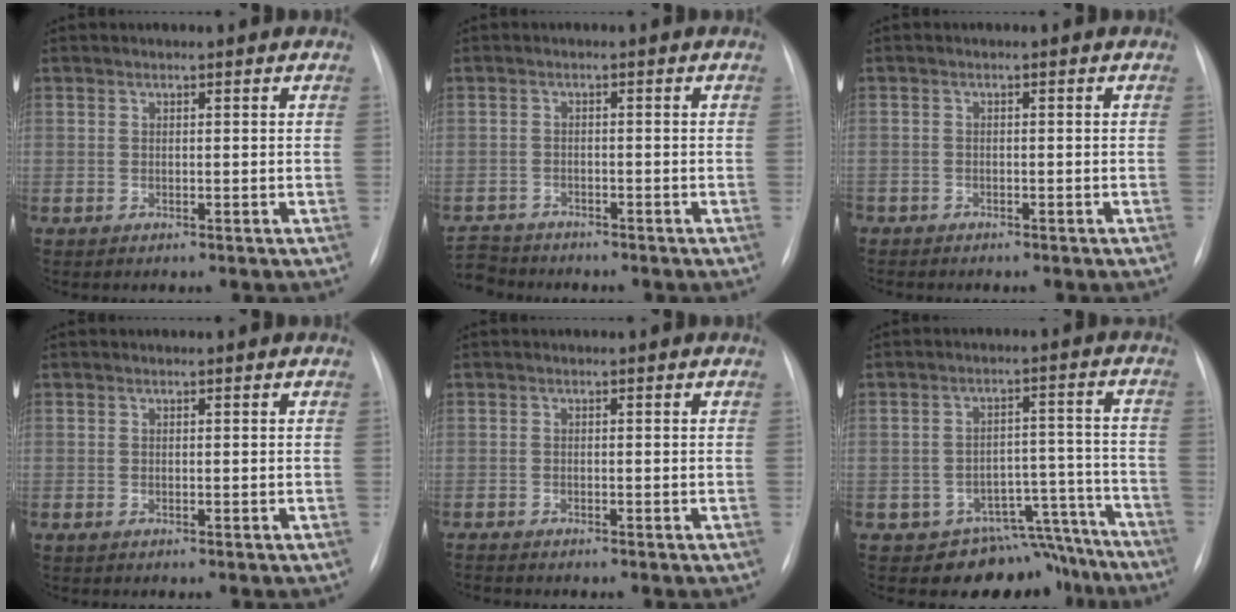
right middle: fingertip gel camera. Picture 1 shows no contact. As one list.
[{"total": 5.0, "force": [-4.7, 1.6, -0.5], "torque": [0.006, -0.006, -0.089]}, {"total": 1.6, "force": [-1.3, 0.8, 0.2], "torque": [-0.008, 0.001, -0.019]}, {"total": 0.0}, {"total": 1.1, "force": [-1.0, -0.4, 0.2], "torque": [-0.006, -0.004, -0.017]}, {"total": 10.8, "force": [-9.5, 5.2, 0.0], "torque": [0.040, 0.070, -0.121]}]